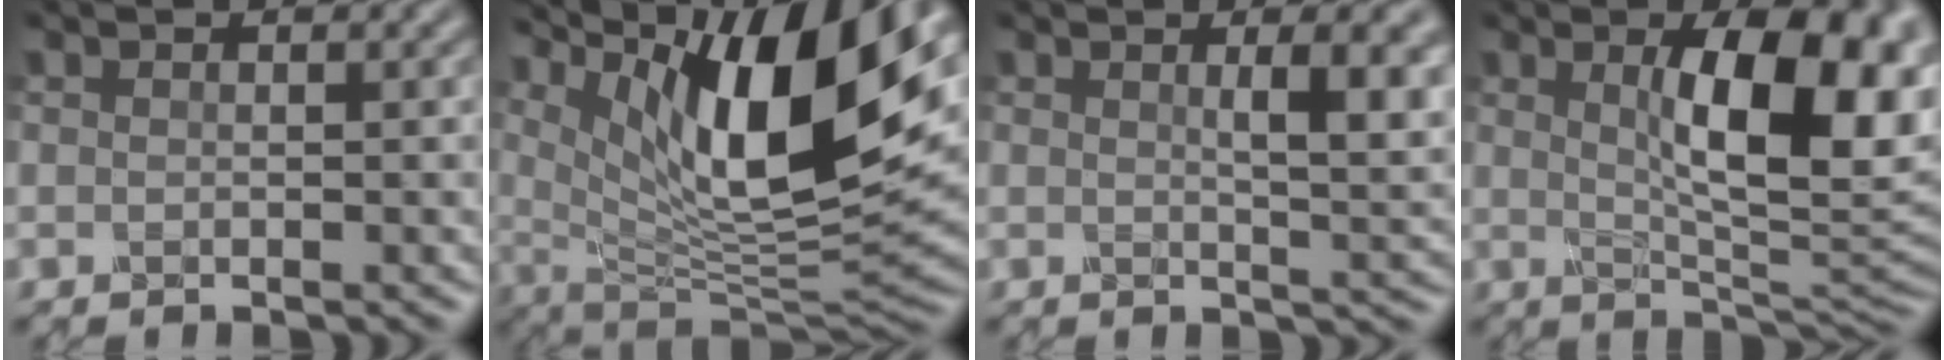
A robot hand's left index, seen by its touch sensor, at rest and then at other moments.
{"total": 14.7, "force": [6.6, 4.4, 12.3], "torque": [-0.204, 0.003, 0.117]}
{"total": 4.9, "force": [1.4, 1.4, 4.5], "torque": [-0.050, 0.001, 0.021]}
{"total": 10.8, "force": [2.2, 3.3, 10.1], "torque": [-0.133, 0.001, 0.038]}